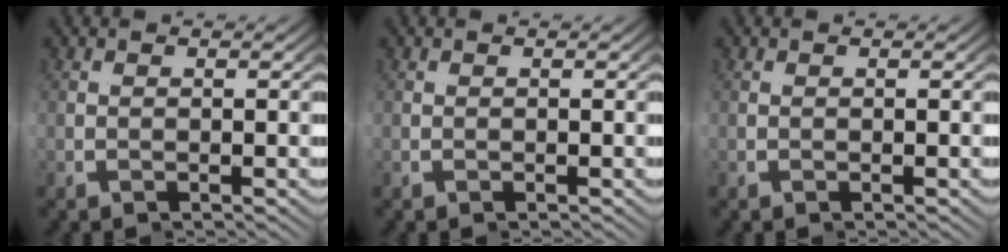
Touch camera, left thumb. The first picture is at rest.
{"total": 0.0}
{"total": 0.0}